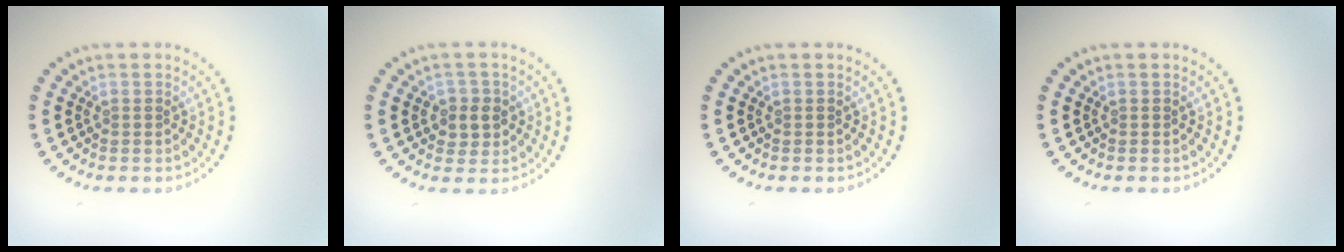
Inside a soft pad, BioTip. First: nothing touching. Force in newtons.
{"total": 2.2, "press": 2.1, "slide": 0.7}
{"total": 0.0}
{"total": 0.0}